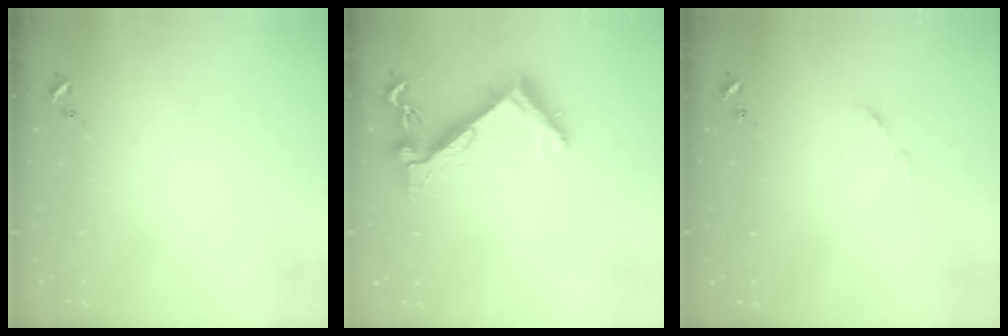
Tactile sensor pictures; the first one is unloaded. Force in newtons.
{"total": 6.4, "press": 6.4, "slide": 0.5}
{"total": 3.1, "press": 3.0, "slide": 0.4}